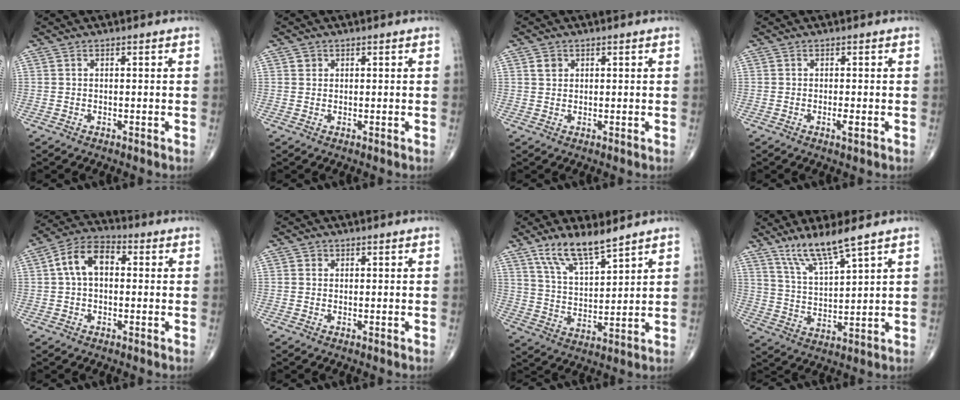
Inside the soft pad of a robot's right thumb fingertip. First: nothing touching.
{"total": 1.1, "force": [0.4, 1.0, 0.2], "torque": [0.006, -0.001, 0.004]}
{"total": 1.9, "force": [0.8, 1.5, 0.7], "torque": [-0.004, -0.003, 0.012]}
{"total": 1.5, "force": [-0.5, 0.3, 1.3], "torque": [-0.026, -0.004, -0.010]}
{"total": 9.3, "force": [1.2, 5.9, 7.0], "torque": [-0.123, 0.030, 0.013]}
{"total": 0.9, "force": [0.2, 0.8, 0.1], "torque": [0.005, 0.001, 0.002]}
{"total": 10.2, "force": [7.6, 3.0, 6.2], "torque": [-0.105, -0.047, 0.152]}
{"total": 9.1, "force": [6.8, 1.0, 6.0], "torque": [-0.119, -0.046, 0.142]}